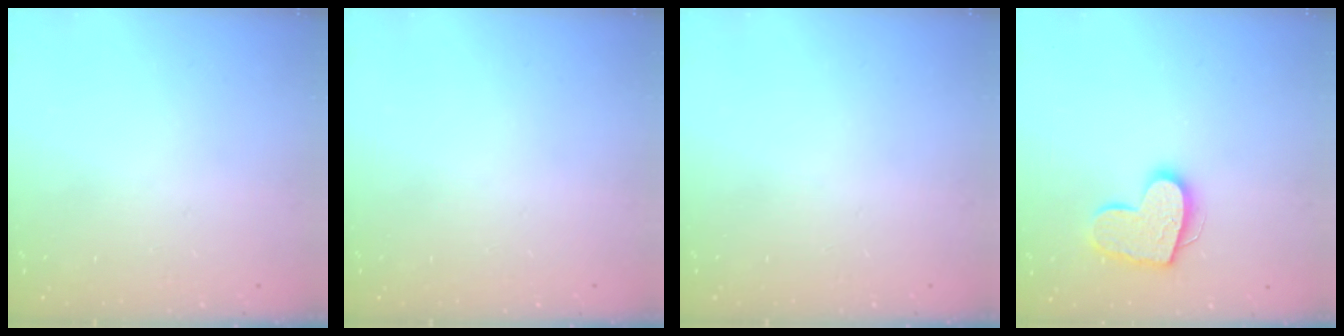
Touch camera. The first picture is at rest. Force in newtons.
{"total": 0.0}
{"total": 0.0}
{"total": 14.6, "press": 14.6, "slide": 1.1}